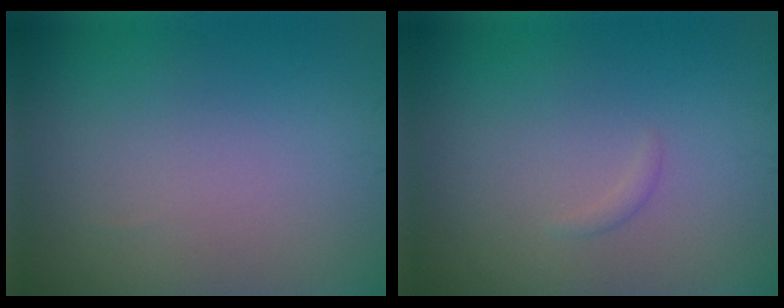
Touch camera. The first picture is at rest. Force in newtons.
{"total": 0.5, "press": 0.5, "slide": 0.0}